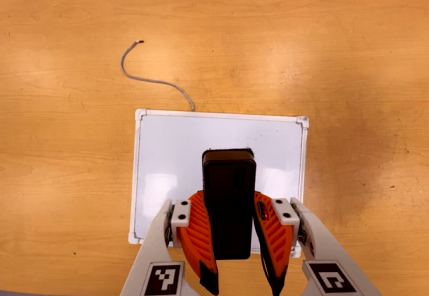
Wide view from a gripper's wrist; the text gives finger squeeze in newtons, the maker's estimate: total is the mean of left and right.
{"total": 8.3, "left": 6.8, "right": 9.7}